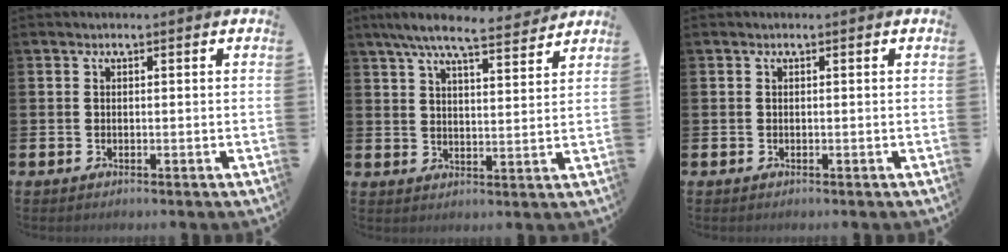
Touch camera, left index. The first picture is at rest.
{"total": 7.9, "force": [7.1, 1.1, 3.4], "torque": [-0.074, -0.032, 0.123]}
{"total": 0.0}